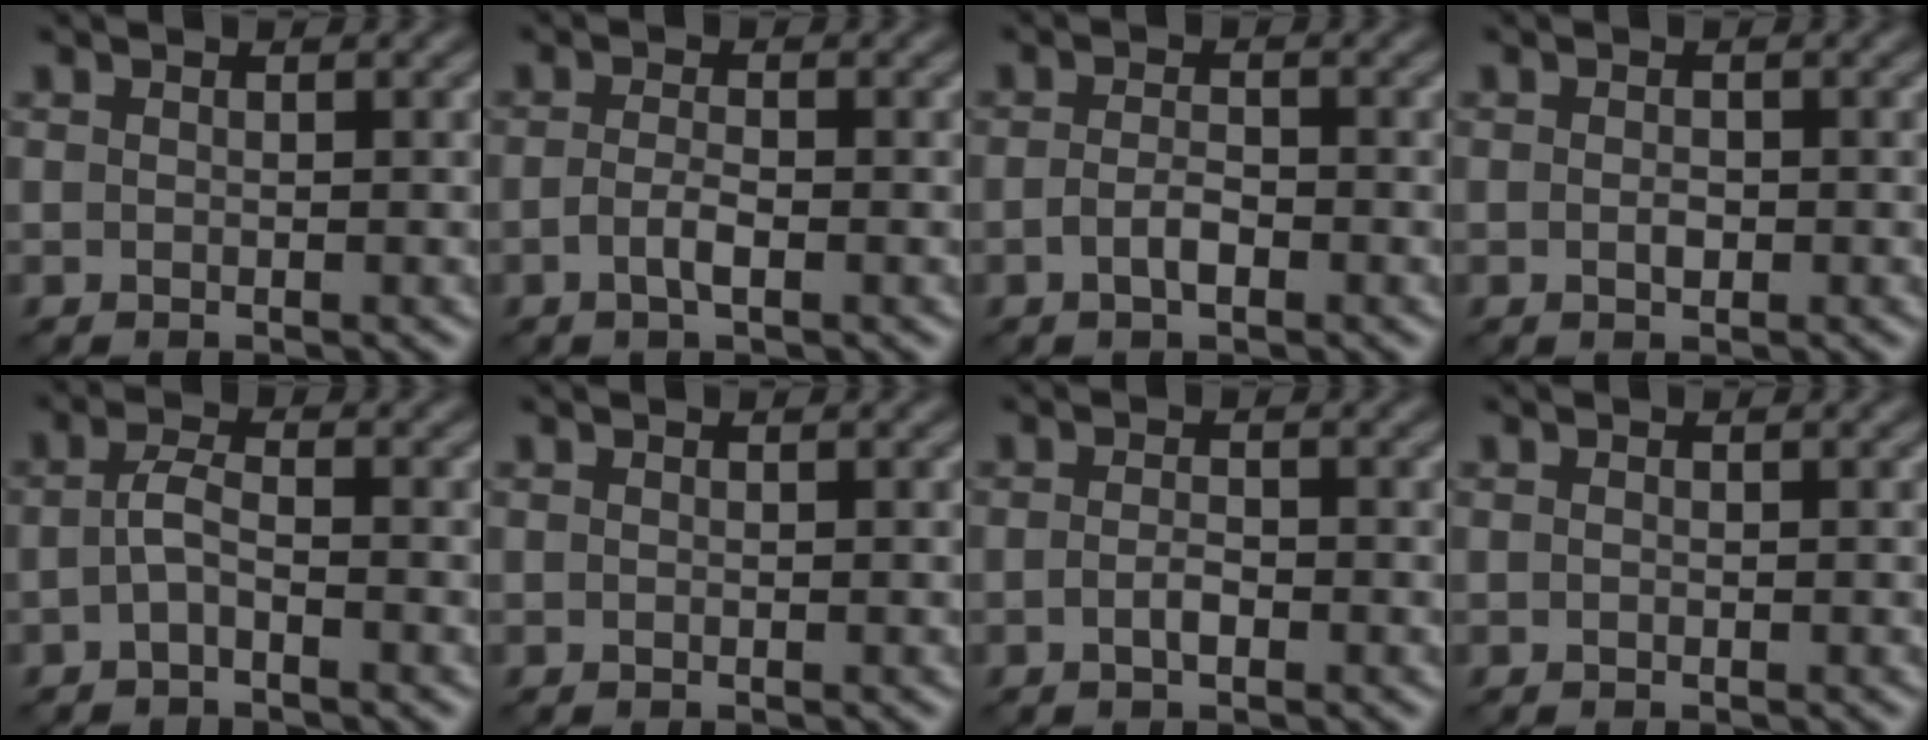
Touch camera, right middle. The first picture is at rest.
{"total": 1.6, "force": [-0.6, 0.5, 1.4], "torque": [-0.030, 0.000, -0.015]}
{"total": 1.6, "force": [-0.7, 0.6, 1.3], "torque": [-0.028, -0.001, -0.016]}
{"total": 0.9, "force": [-0.2, 0.5, 0.7], "torque": [-0.014, -0.001, -0.003]}
{"total": 1.7, "force": [-0.6, 0.5, 1.5], "torque": [-0.035, 0.004, -0.017]}
{"total": 0.0}
{"total": 1.2, "force": [-0.5, 0.4, 1.0], "torque": [-0.022, 0.000, -0.012]}
{"total": 0.0}